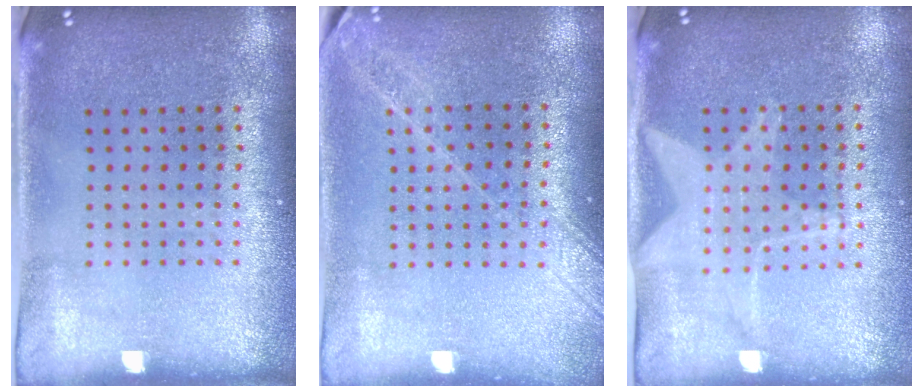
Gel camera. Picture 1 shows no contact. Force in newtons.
{"total": 1.7, "press": 1.4, "slide": 0.9}
{"total": 1.6, "press": 1.5, "slide": 0.6}